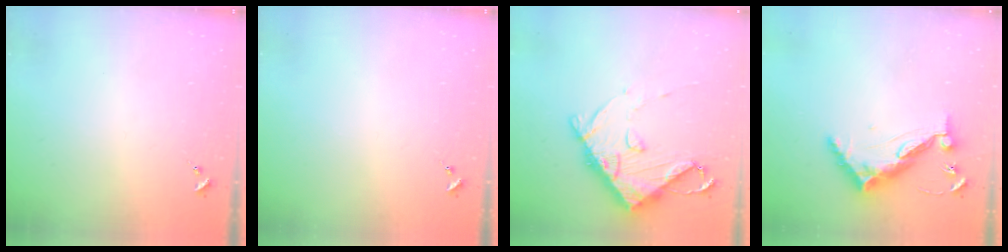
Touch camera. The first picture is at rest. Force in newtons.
{"total": 0.0}
{"total": 13.5, "press": 13.4, "slide": 1.5}
{"total": 12.1, "press": 12.0, "slide": 1.2}